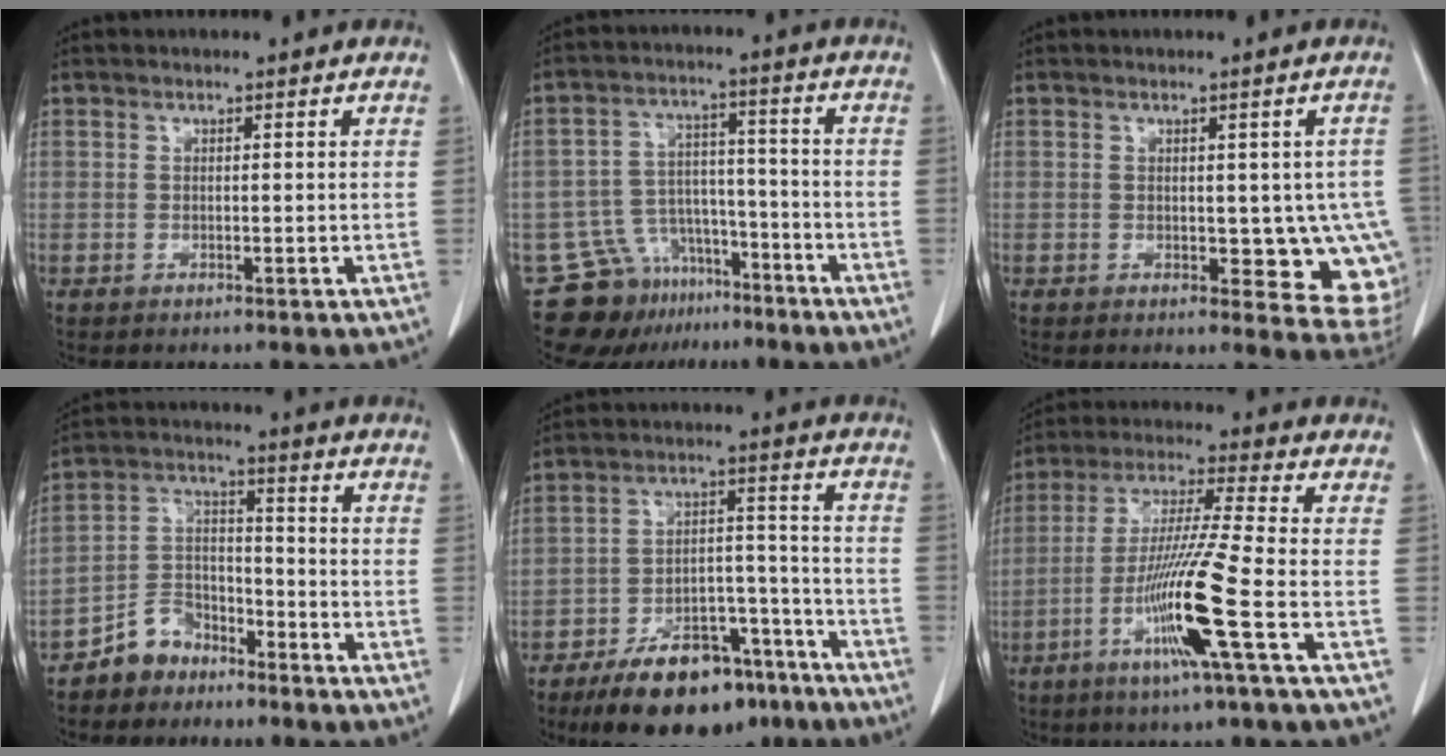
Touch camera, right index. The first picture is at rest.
{"total": 11.1, "force": [-8.6, 6.8, 1.9], "torque": [-0.030, 0.050, -0.133]}
{"total": 9.0, "force": [-0.8, 4.5, 7.8], "torque": [-0.064, -0.004, 0.000]}
{"total": 7.1, "force": [-5.6, 4.2, 1.2], "torque": [-0.021, 0.016, -0.106]}
{"total": 16.9, "force": [-12.4, 7.2, 8.9], "torque": [-0.123, 0.041, -0.193]}
{"total": 12.8, "force": [-4.7, -1.7, 11.8], "torque": [-0.230, -0.020, -0.093]}